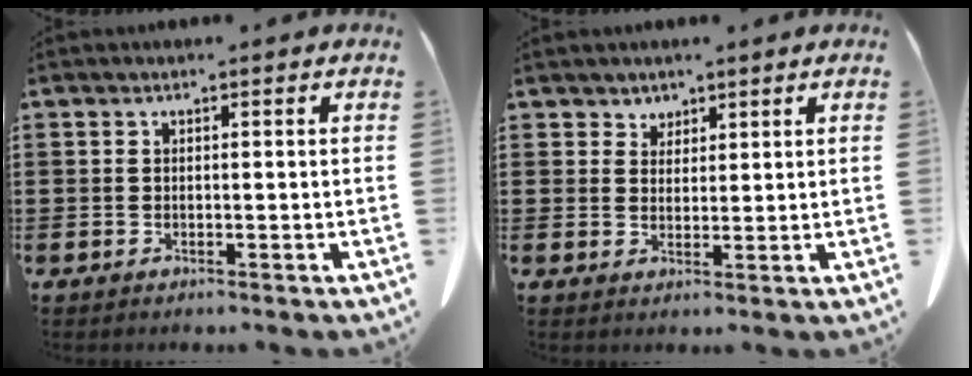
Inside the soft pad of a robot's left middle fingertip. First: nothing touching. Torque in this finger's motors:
{"motor_torque": [-0.07, 0.02, -0.03, -0.02]}